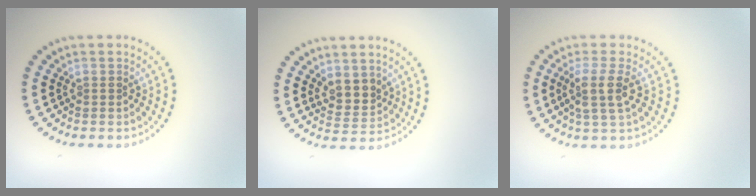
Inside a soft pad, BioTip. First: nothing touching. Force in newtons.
{"total": 2.5, "press": 2.2, "slide": 1.2}
{"total": 3.0, "press": 2.4, "slide": 1.8}